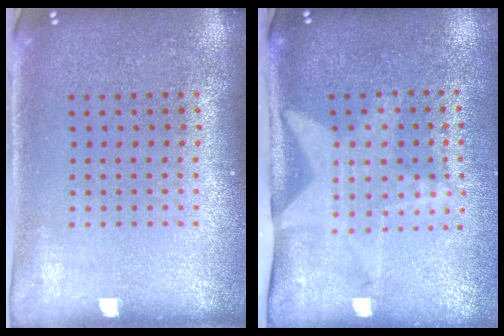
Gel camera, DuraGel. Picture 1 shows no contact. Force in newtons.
{"total": 2.0, "press": 1.5, "slide": 1.4}